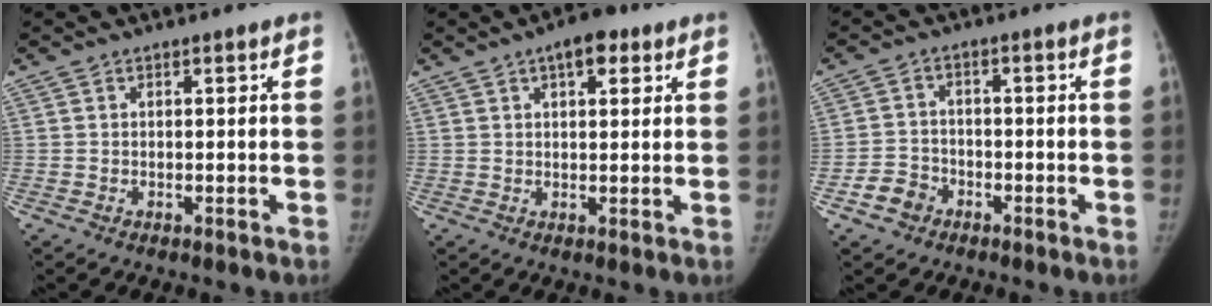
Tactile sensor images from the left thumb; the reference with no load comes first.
{"total": 5.6, "force": [2.9, 2.7, 3.9], "torque": [-0.034, -0.005, 0.034]}
{"total": 4.6, "force": [-2.6, 3.6, 1.1], "torque": [-0.007, 0.024, -0.047]}